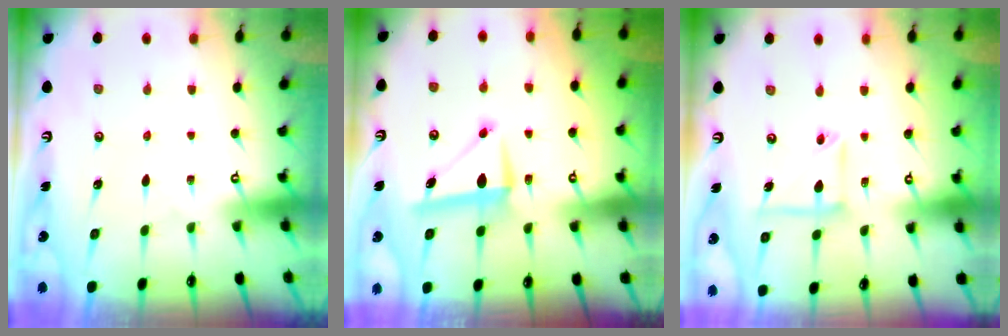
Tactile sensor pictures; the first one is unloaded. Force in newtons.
{"total": 8.1, "press": 8.0, "slide": 1.0}
{"total": 10.9, "press": 10.8, "slide": 1.0}